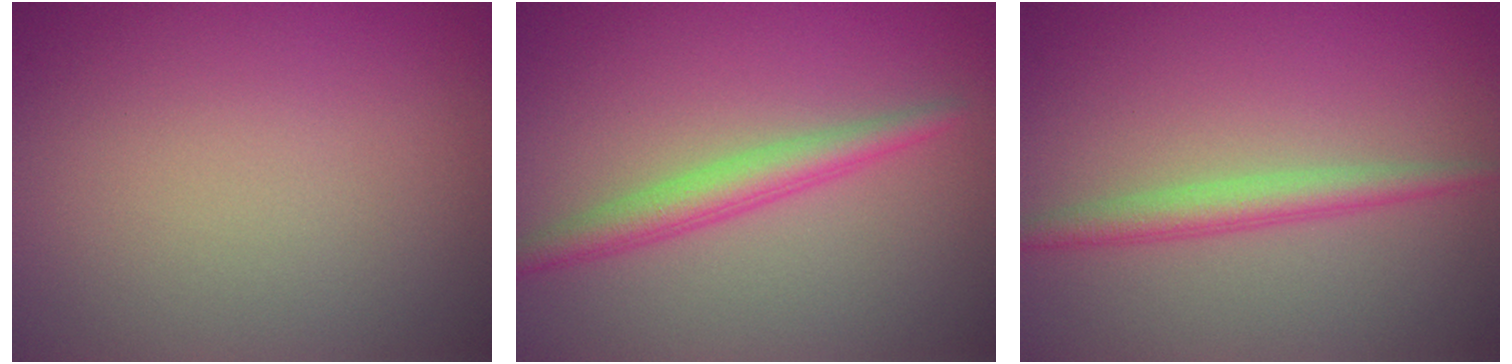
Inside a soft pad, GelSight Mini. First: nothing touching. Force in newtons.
{"total": 2.7, "press": 2.7, "slide": 0.1}
{"total": 2.3, "press": 2.3, "slide": 0.1}